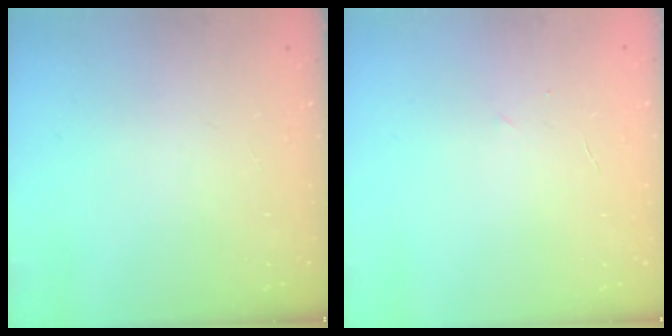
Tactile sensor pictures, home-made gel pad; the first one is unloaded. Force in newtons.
{"total": 2.2, "press": 2.1, "slide": 0.6}